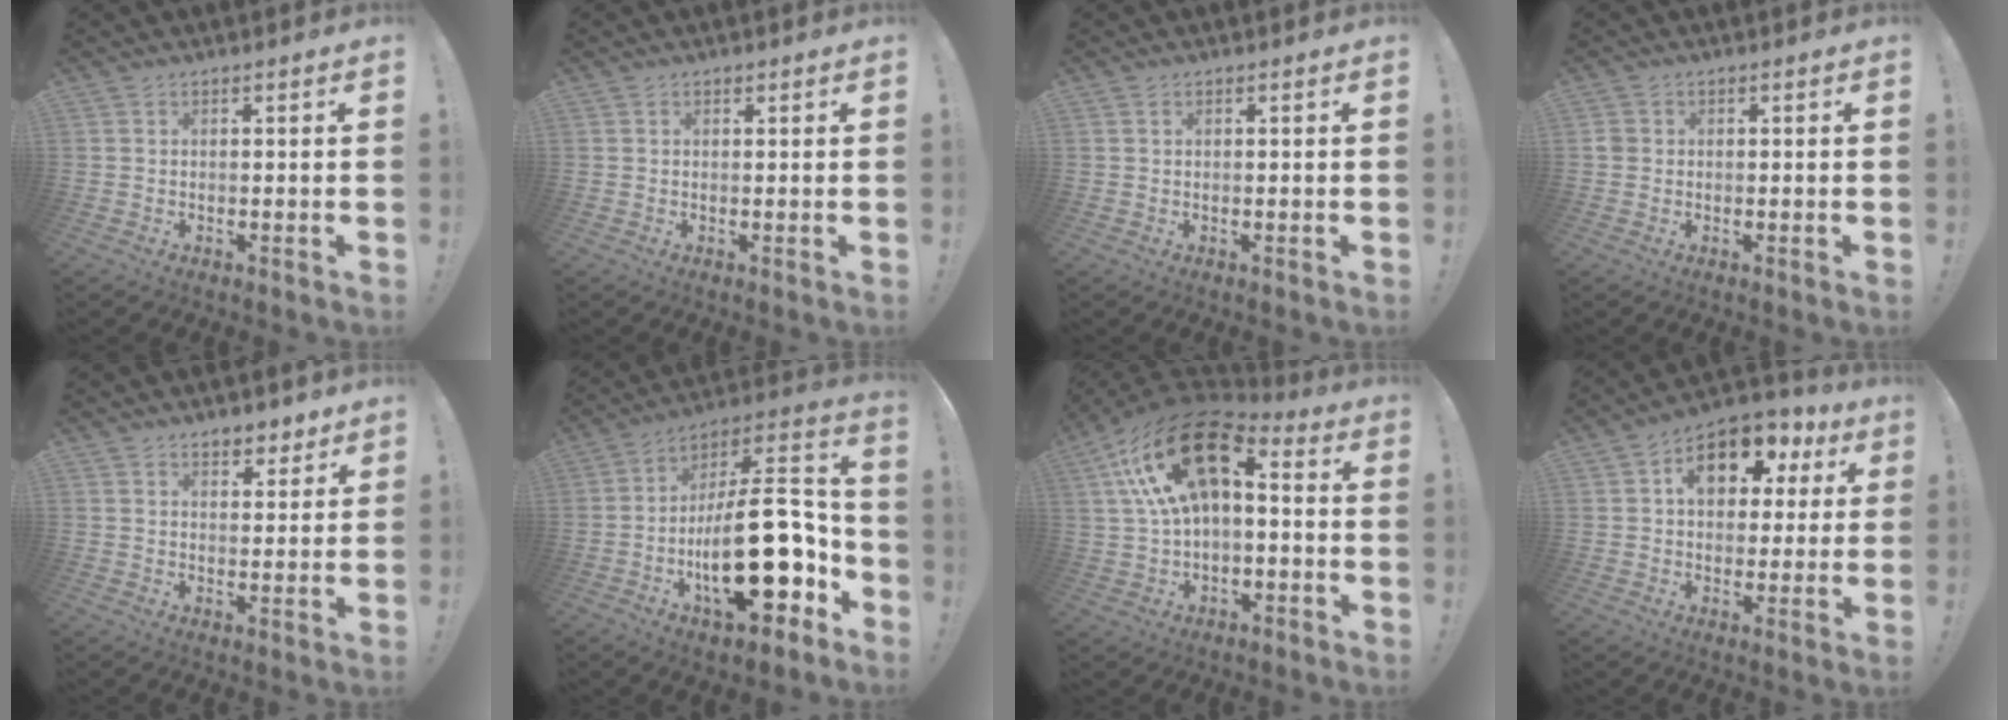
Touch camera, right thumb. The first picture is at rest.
{"total": 0.5, "force": [0.4, 0.3, 0.0], "torque": [0.005, -0.002, 0.008]}
{"total": 0.0}
{"total": 2.3, "force": [0.2, 2.0, 1.0], "torque": [-0.008, 0.003, 0.004]}
{"total": 5.2, "force": [4.2, 2.7, 1.3], "torque": [0.006, -0.033, 0.074]}
{"total": 28.8, "force": [-6.7, 12.7, 25.0], "torque": [-0.407, 0.045, -0.098]}
{"total": 21.6, "force": [6.6, 12.0, 16.8], "torque": [-0.288, -0.019, 0.122]}
{"total": 13.9, "force": [5.2, 9.4, 8.9], "torque": [-0.122, -0.016, 0.091]}